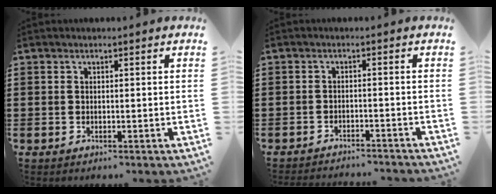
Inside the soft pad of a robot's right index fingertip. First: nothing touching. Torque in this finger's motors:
{"motor_torque": [0.28, 0.27, -0.06, 0.03]}